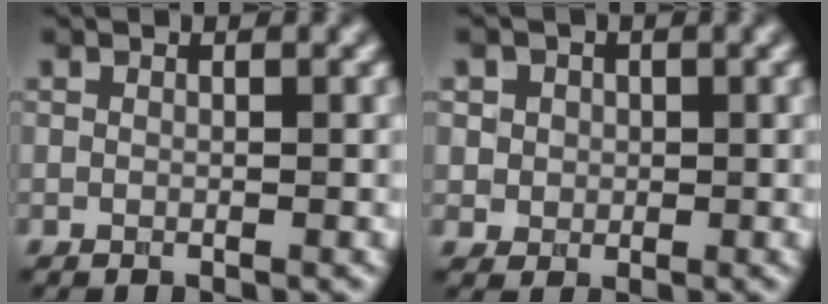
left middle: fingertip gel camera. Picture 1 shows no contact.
{"total": 3.3, "force": [1.2, 2.8, 1.2], "torque": [-0.014, 0.009, 0.016]}